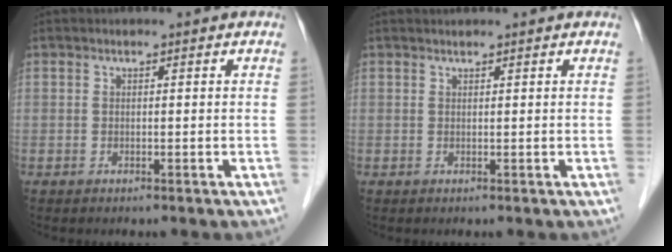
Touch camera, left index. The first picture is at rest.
{"total": 1.1, "force": [1.0, 0.0, 0.3], "torque": [-0.006, 0.015, 0.021]}